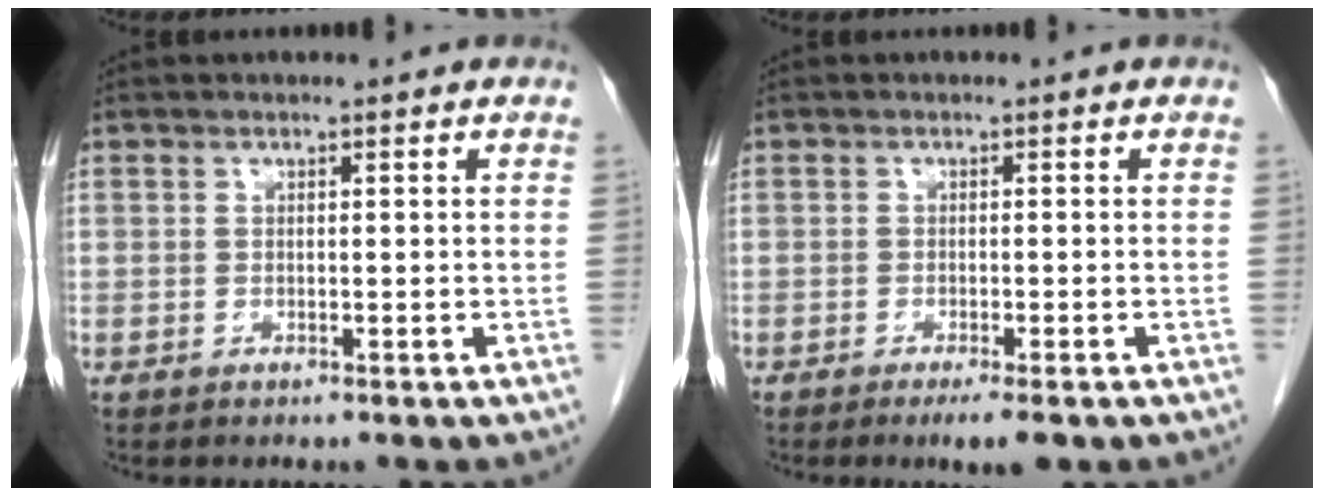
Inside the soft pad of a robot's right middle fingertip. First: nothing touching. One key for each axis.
{"total": 3.4, "fx": -2.3, "fy": 0.4, "fz": 2.5, "tx": -0.031, "ty": -0.008, "tz": -0.032}